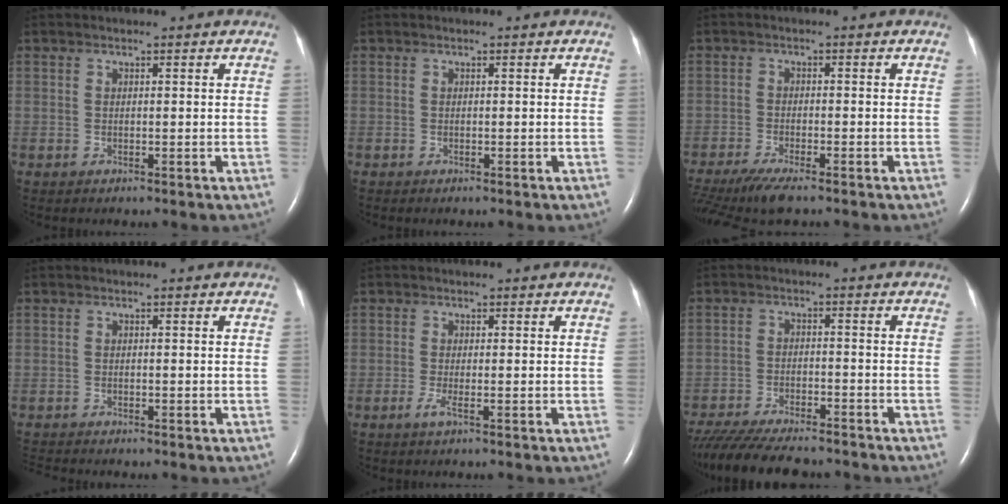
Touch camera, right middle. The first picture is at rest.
{"total": 0.0}
{"total": 8.8, "force": [-6.9, 1.4, 5.3], "torque": [-0.094, -0.022, -0.117]}
{"total": 2.0, "force": [-1.9, 0.0, 0.4], "torque": [-0.009, -0.008, -0.031]}
{"total": 1.4, "force": [-0.7, -0.1, 1.3], "torque": [-0.032, -0.005, -0.015]}
{"total": 15.3, "force": [-13.4, 2.7, 6.8], "torque": [-0.137, -0.028, -0.203]}